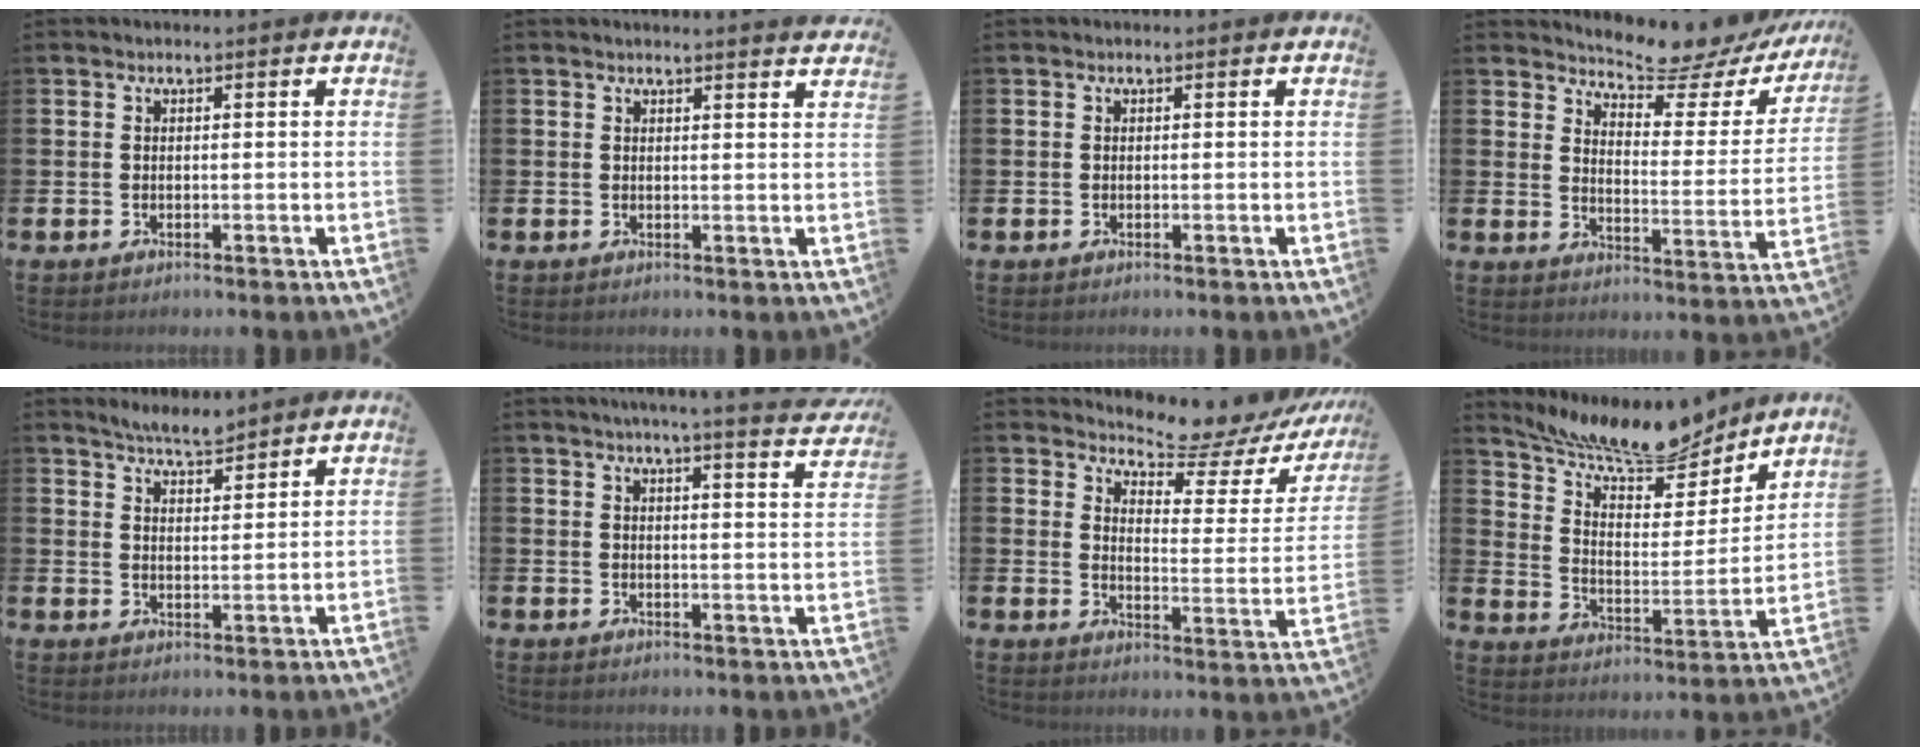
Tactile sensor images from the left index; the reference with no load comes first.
{"total": 1.7, "force": [1.7, -0.2, 0.0], "torque": [0.013, -0.017, 0.028]}
{"total": 0.0}
{"total": 7.4, "force": [7.1, 1.2, 1.7], "torque": [-0.042, -0.063, 0.119]}
{"total": 4.4, "force": [4.3, 0.5, 0.5], "torque": [-0.004, -0.025, 0.075]}
{"total": 5.0, "force": [4.6, -0.8, 1.8], "torque": [-0.023, -0.033, 0.073]}
{"total": 7.3, "force": [7.0, 1.3, 1.7], "torque": [-0.040, -0.064, 0.117]}
{"total": 12.1, "force": [11.4, 2.3, 3.6], "torque": [-0.092, -0.087, 0.197]}